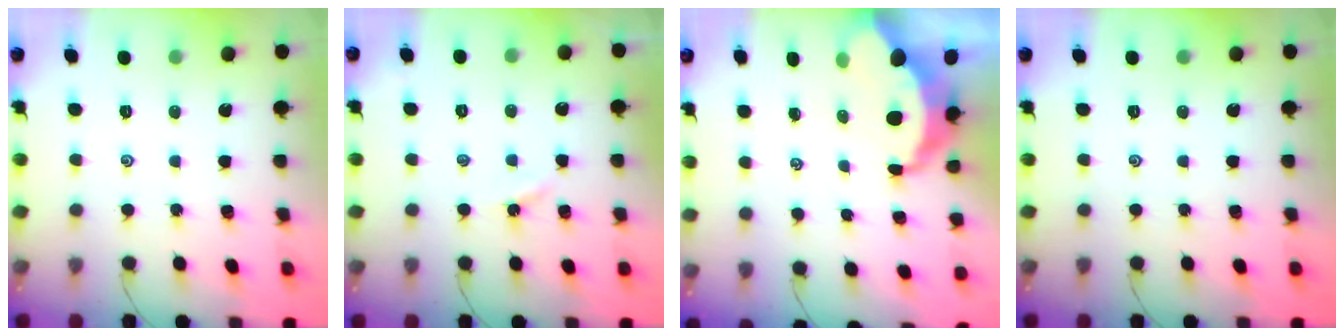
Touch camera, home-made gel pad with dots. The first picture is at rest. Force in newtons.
{"total": 2.7, "press": 2.7, "slide": 0.3}
{"total": 5.9, "press": 5.9, "slide": 0.6}
{"total": 0.0}